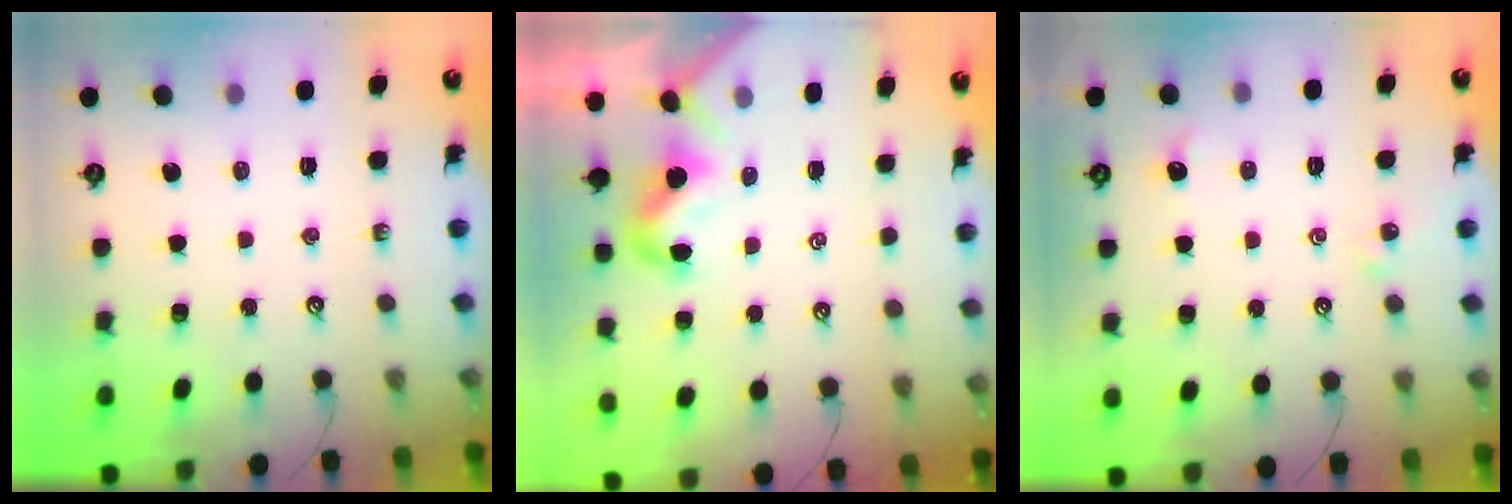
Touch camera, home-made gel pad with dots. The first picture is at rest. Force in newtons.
{"total": 0.0}
{"total": 2.0, "press": 1.9, "slide": 0.5}